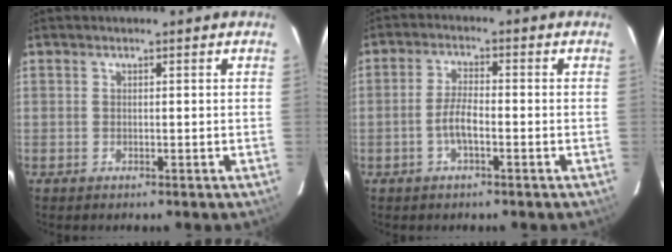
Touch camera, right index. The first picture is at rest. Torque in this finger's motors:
{"motor_torque": [1.15, -0.41, 0.59, 0.14]}